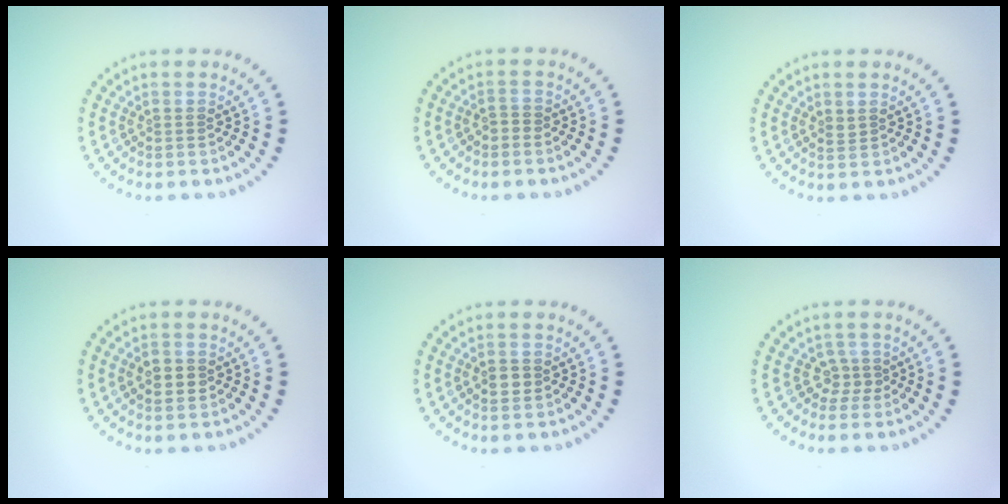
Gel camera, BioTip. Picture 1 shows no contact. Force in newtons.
{"total": 0.9, "press": 0.8, "slide": 0.5}
{"total": 0.7, "press": 0.6, "slide": 0.3}
{"total": 2.3, "press": 2.3, "slide": 0.1}
{"total": 1.5, "press": 1.5, "slide": 0.3}
{"total": 1.7, "press": 1.2, "slide": 1.3}